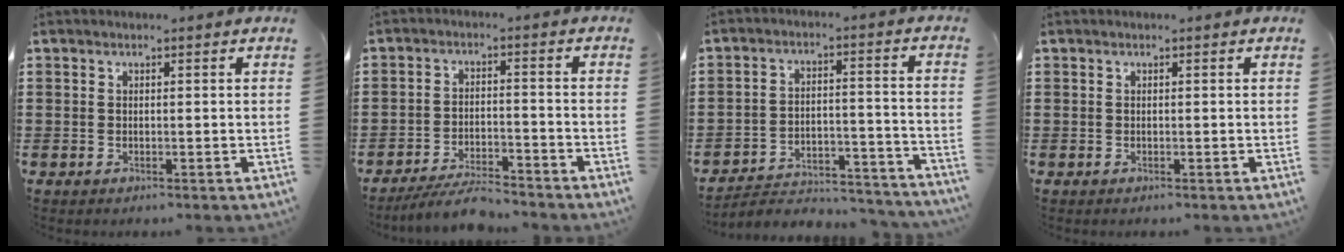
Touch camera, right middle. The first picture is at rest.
{"total": 5.4, "force": [-5.1, 0.5, 1.7], "torque": [-0.032, -0.001, -0.099]}
{"total": 3.8, "force": [-3.6, 0.9, 1.0], "torque": [-0.023, 0.002, -0.078]}
{"total": 0.0}